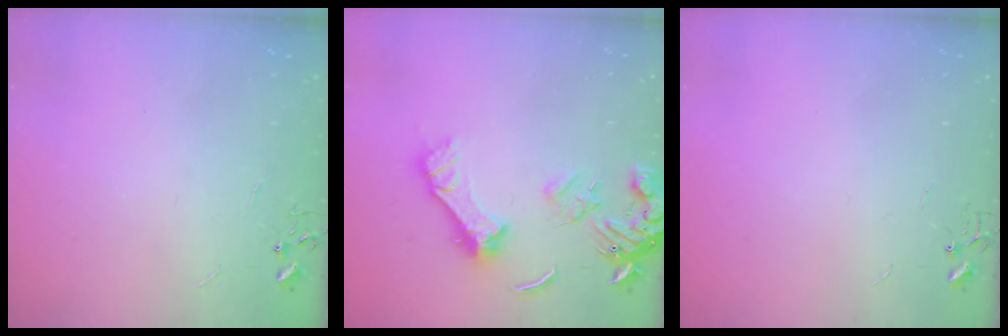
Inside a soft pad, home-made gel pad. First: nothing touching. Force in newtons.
{"total": 13.9, "press": 13.6, "slide": 2.7}
{"total": 0.0}